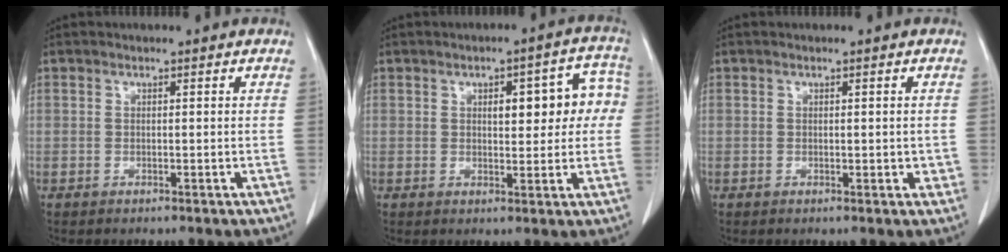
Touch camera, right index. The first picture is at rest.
{"total": 8.7, "force": [1.6, 3.6, 7.8], "torque": [-0.085, 0.033, 0.020]}
{"total": 1.7, "force": [0.0, 1.0, 1.4], "torque": [-0.015, -0.001, 0.002]}